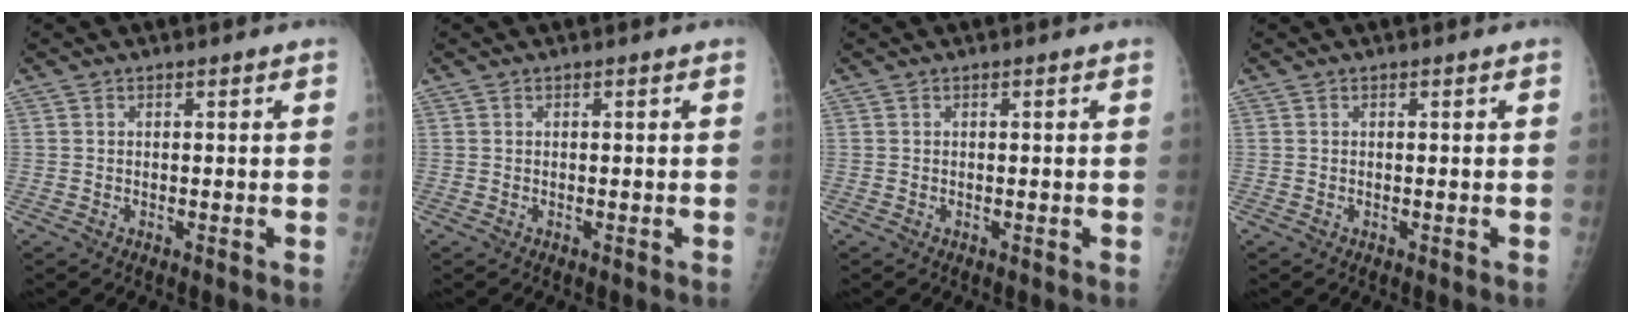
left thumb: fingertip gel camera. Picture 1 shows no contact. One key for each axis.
{"total": 0.0}
{"total": 0.0}
{"total": 0.0}